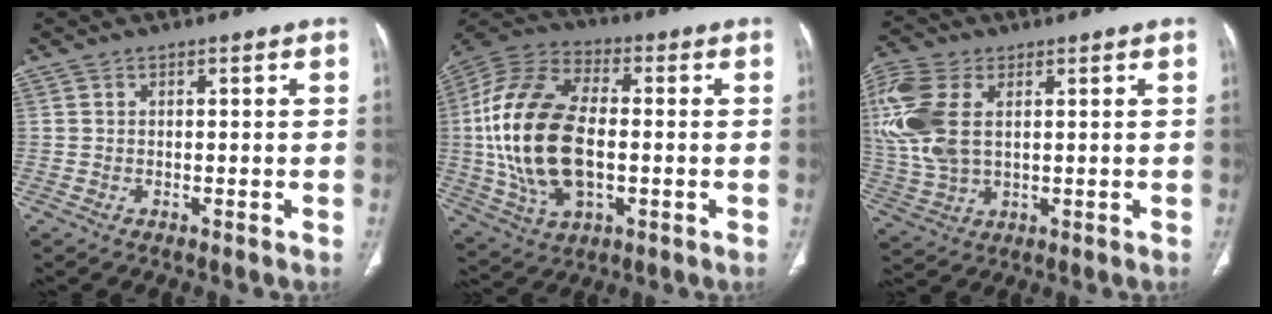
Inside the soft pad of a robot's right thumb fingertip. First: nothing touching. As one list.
[{"total": 22.8, "force": [-0.6, 13.0, 18.8], "torque": [-0.390, 0.008, -0.008]}, {"total": 15.5, "force": [3.5, 9.3, 11.9], "torque": [-0.297, 0.001, 0.072]}]